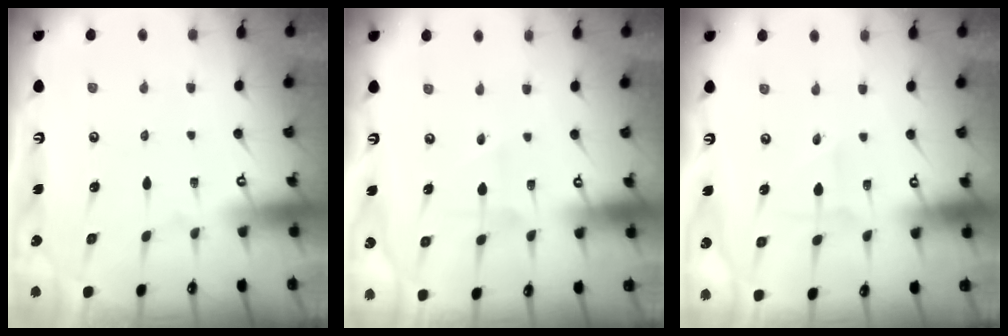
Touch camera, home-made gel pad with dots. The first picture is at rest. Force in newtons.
{"total": 3.4, "press": 3.2, "slide": 1.1}
{"total": 1.5, "press": 1.5, "slide": 0.2}